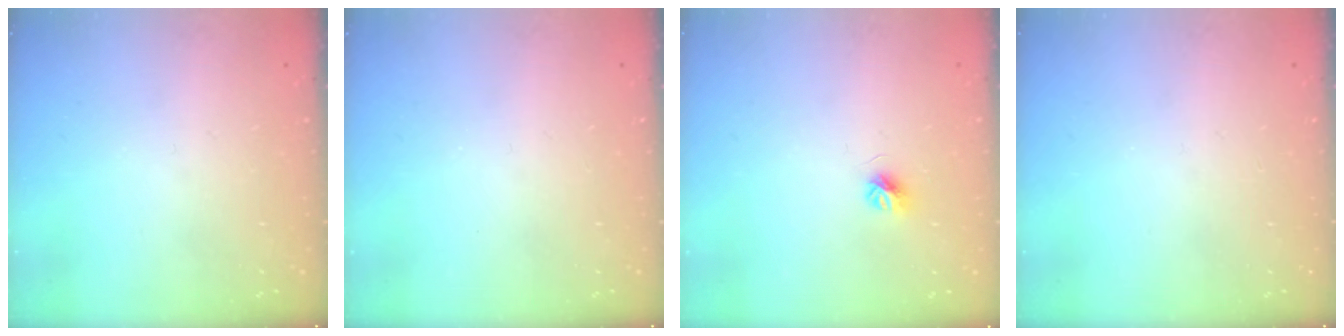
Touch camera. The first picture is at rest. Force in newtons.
{"total": 0.0}
{"total": 4.8, "press": 4.7, "slide": 0.4}
{"total": 0.0}